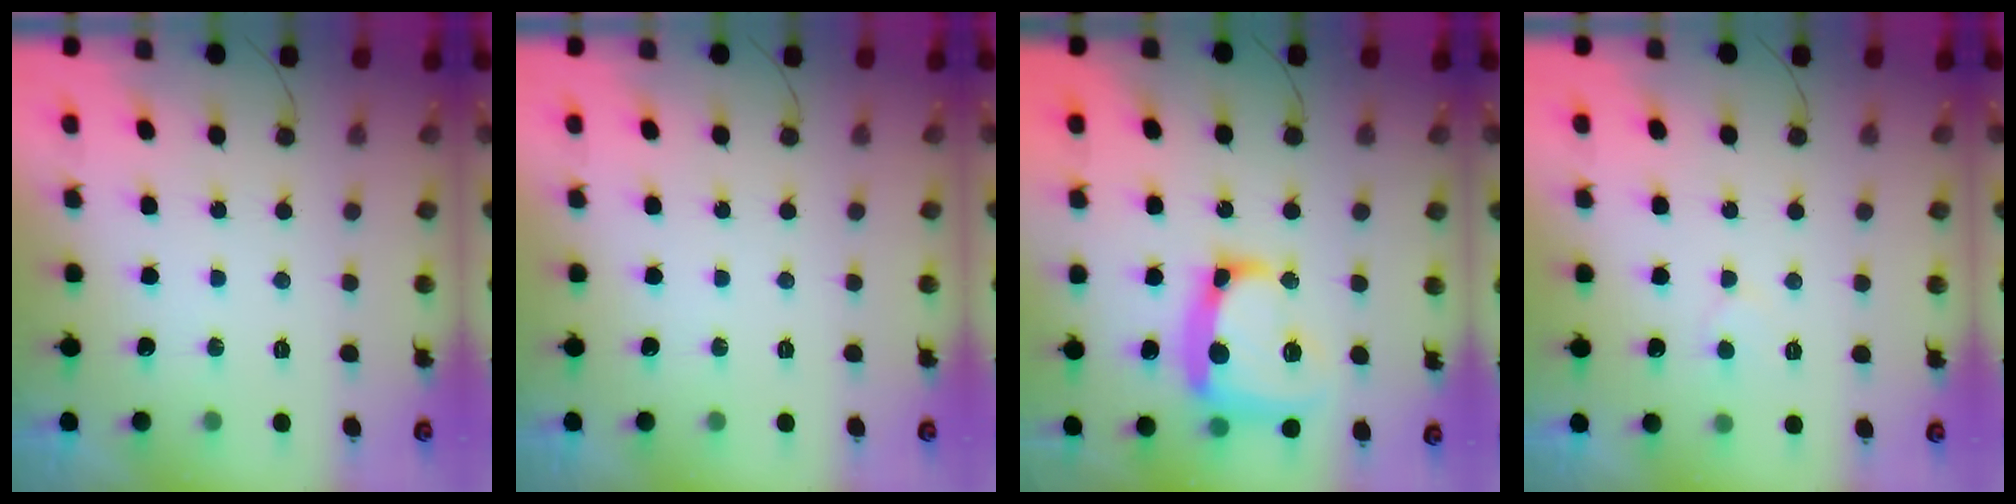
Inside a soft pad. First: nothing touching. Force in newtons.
{"total": 0.0}
{"total": 18.5, "press": 18.5, "slide": 1.3}
{"total": 3.4, "press": 3.4, "slide": 0.3}